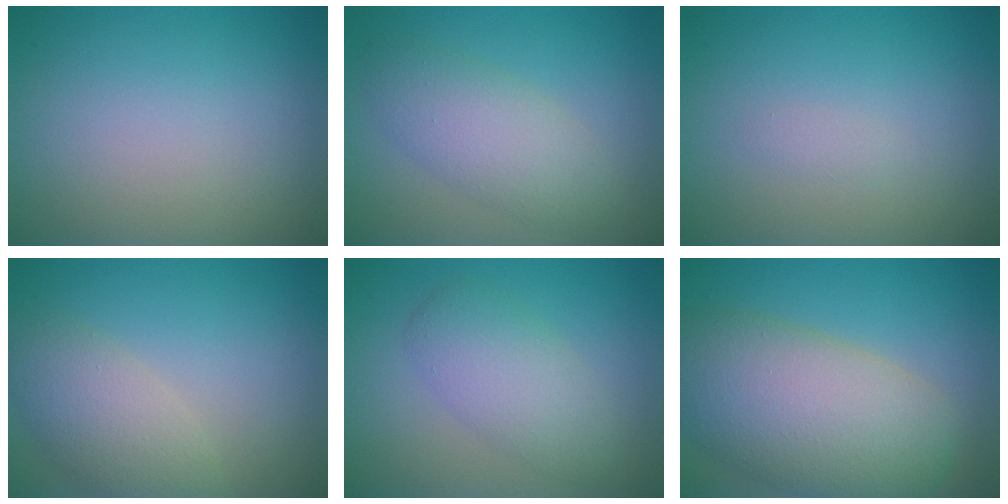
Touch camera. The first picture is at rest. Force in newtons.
{"total": 4.3, "press": 4.3, "slide": 0.0}
{"total": 0.6, "press": 0.6, "slide": 0.0}
{"total": 4.2, "press": 4.2, "slide": 0.5}
{"total": 3.9, "press": 3.9, "slide": 0.1}
{"total": 11.1, "press": 11.0, "slide": 0.4}